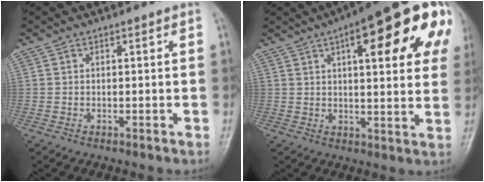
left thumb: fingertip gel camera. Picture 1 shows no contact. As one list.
[{"total": 24.3, "force": [8.9, 7.4, 21.3], "torque": [-0.253, 0.005, 0.112]}]